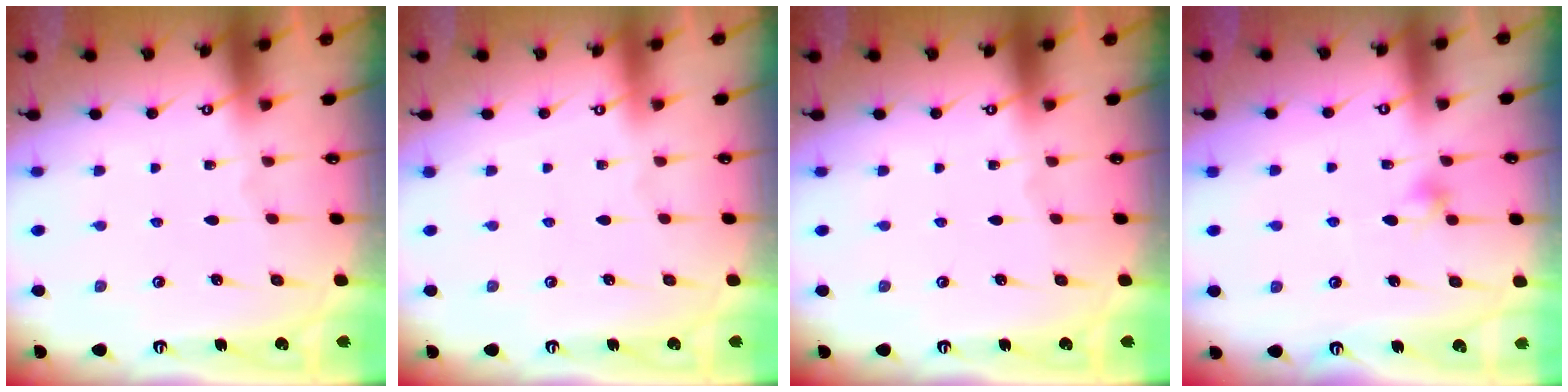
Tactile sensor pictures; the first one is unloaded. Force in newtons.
{"total": 4.0, "press": 4.0, "slide": 0.2}
{"total": 0.0}
{"total": 6.2, "press": 6.1, "slide": 1.3}